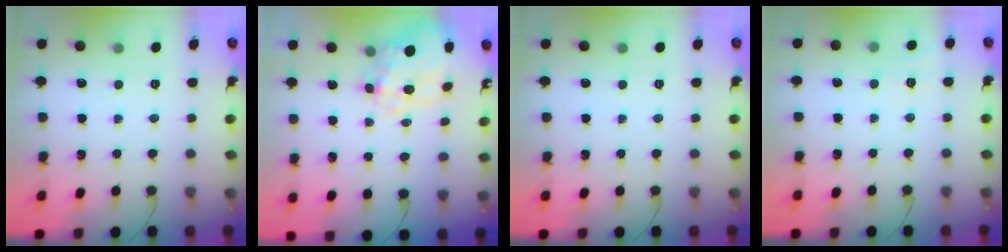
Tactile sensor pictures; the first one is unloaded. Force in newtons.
{"total": 11.0, "press": 10.8, "slide": 2.0}
{"total": 0.0}
{"total": 4.5, "press": 4.1, "slide": 1.7}